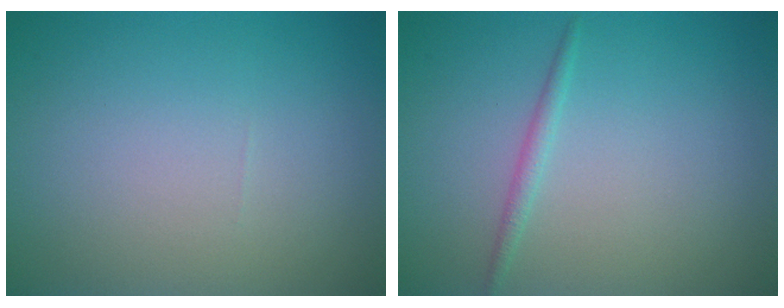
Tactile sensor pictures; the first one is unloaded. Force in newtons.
{"total": 1.1, "press": 1.1, "slide": 0.0}